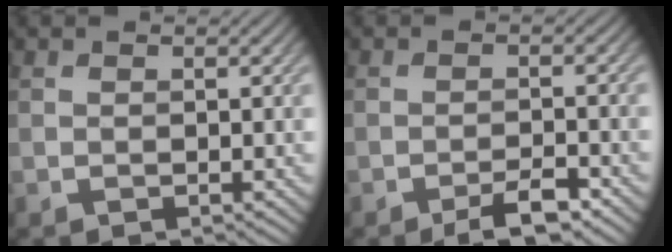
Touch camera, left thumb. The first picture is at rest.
{"total": 3.7, "force": [-2.6, 0.8, 2.6], "torque": [-0.043, 0.007, -0.043]}